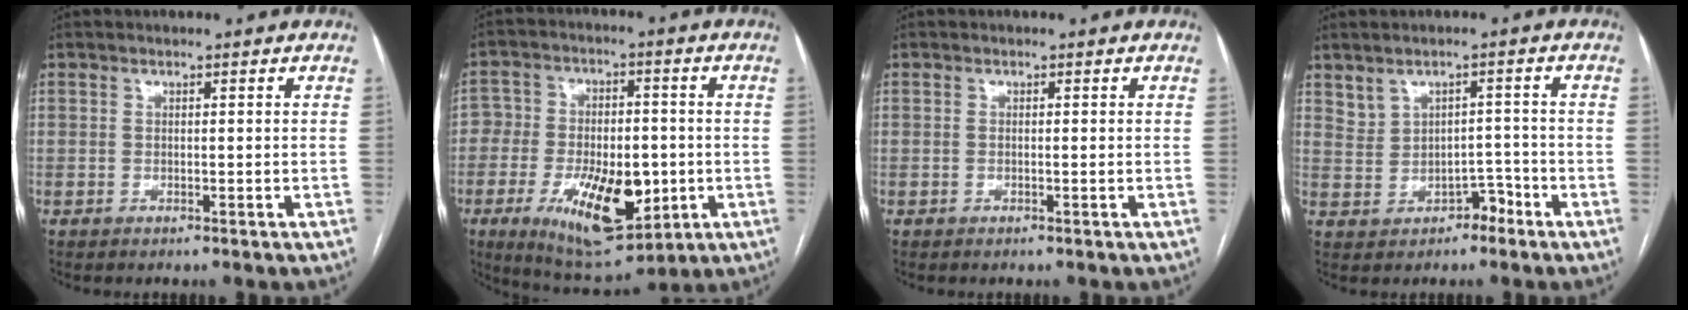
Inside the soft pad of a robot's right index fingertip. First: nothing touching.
{"total": 17.1, "force": [-5.1, 8.2, 14.1], "torque": [-0.251, 0.004, -0.066]}
{"total": 0.0}
{"total": 3.1, "force": [-0.2, 2.7, 1.6], "torque": [-0.017, 0.014, 0.007]}